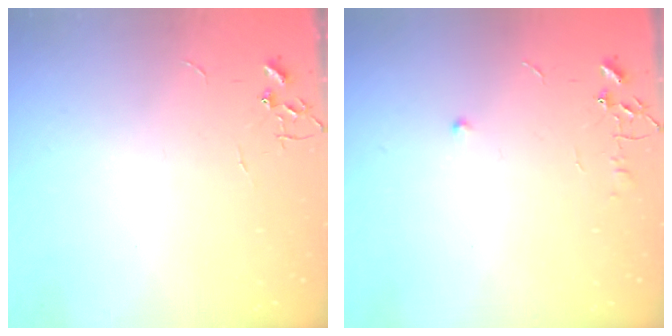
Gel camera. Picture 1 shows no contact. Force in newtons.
{"total": 5.8, "press": 5.8, "slide": 0.7}